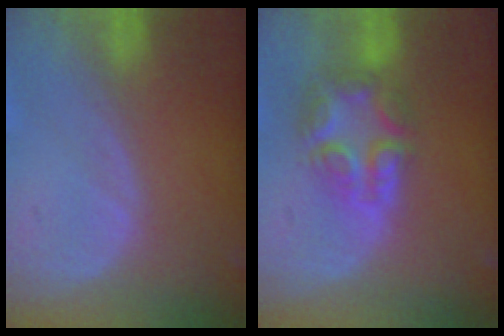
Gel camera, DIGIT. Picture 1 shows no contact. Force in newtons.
{"total": 7.8, "press": 6.7, "slide": 4.1}